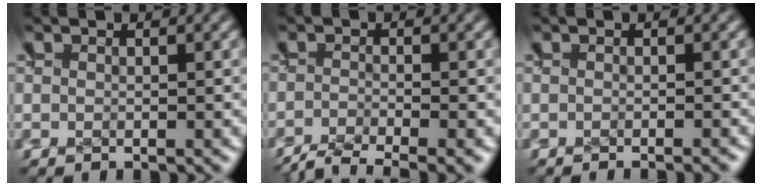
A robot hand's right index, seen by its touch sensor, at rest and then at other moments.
{"total": 6.2, "force": [-4.7, 2.8, 2.8], "torque": [-0.023, -0.015, -0.070]}
{"total": 0.8, "force": [-0.7, 0.3, 0.3], "torque": [0.004, 0.002, -0.013]}